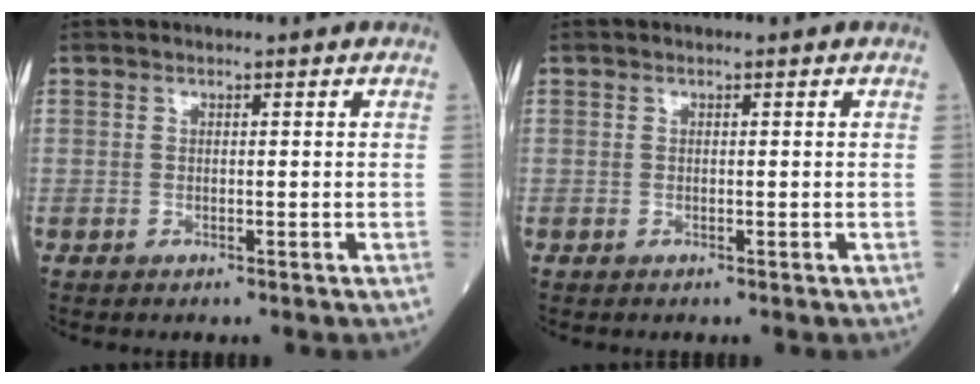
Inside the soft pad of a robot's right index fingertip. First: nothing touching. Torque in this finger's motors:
{"motor_torque": [0.00, 0.00, 0.00, -0.01]}